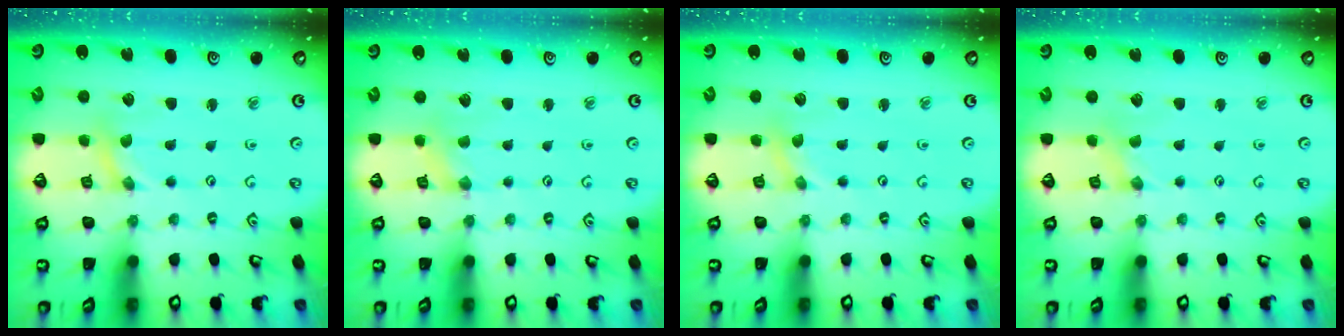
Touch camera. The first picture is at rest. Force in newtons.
{"total": 1.0, "press": 1.0, "slide": 0.1}
{"total": 0.8, "press": 0.8, "slide": 0.0}
{"total": 0.0}